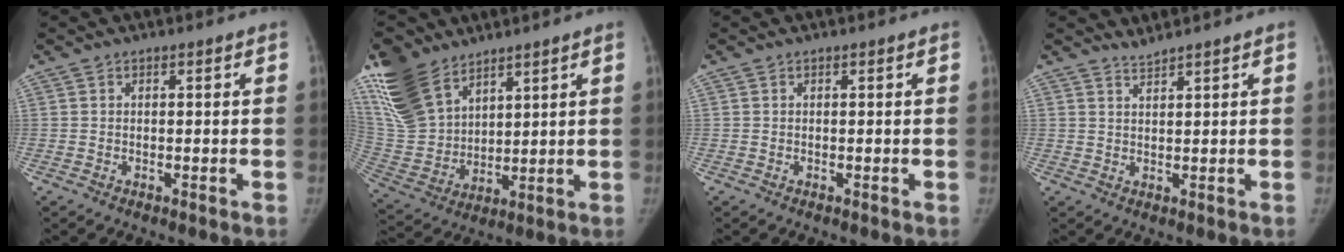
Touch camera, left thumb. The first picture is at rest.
{"total": 18.9, "force": [12.4, 10.7, 9.5], "torque": [-0.202, -0.034, 0.257]}
{"total": 0.0}
{"total": 1.9, "force": [1.8, -0.4, 0.0], "torque": [0.001, -0.011, 0.039]}